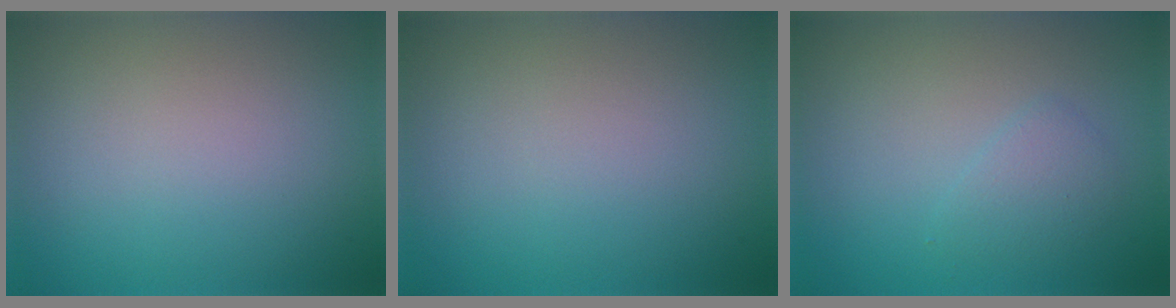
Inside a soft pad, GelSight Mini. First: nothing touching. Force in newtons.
{"total": 0.0}
{"total": 1.5, "press": 1.5, "slide": 0.2}